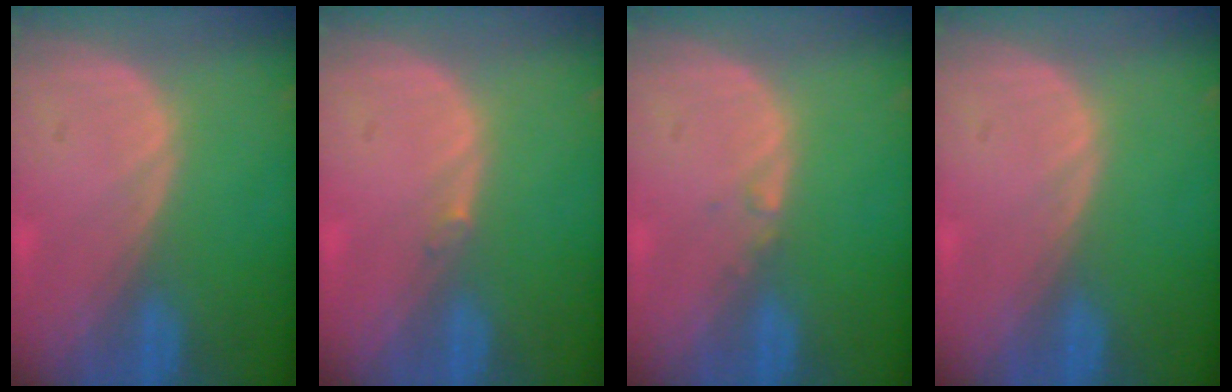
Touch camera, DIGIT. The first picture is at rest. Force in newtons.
{"total": 0.5, "press": 0.5, "slide": 0.1}
{"total": 0.6, "press": 0.6, "slide": 0.2}
{"total": 0.0}